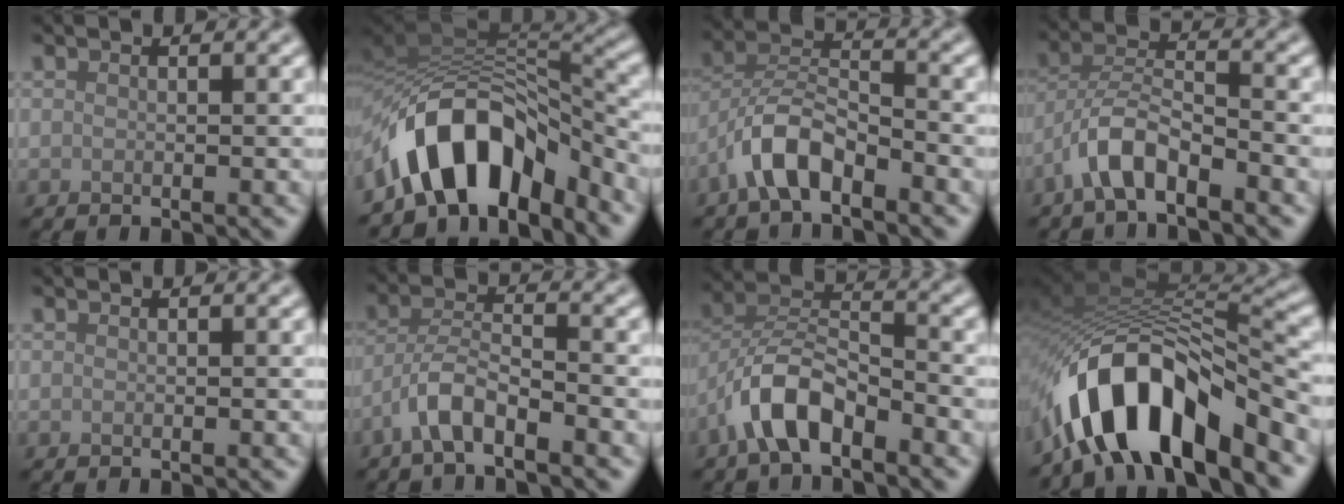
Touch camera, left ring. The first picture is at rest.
{"total": 10.7, "force": [-6.6, 5.1, 6.7], "torque": [-0.090, 0.011, -0.115]}
{"total": 5.0, "force": [-3.3, 1.8, 3.2], "torque": [-0.056, 0.015, -0.070]}
{"total": 4.6, "force": [-3.2, 1.2, 3.1], "torque": [-0.056, 0.014, -0.067]}
{"total": 0.0}
{"total": 3.7, "force": [-2.6, 0.8, 2.5], "torque": [-0.049, 0.012, -0.058]}
{"total": 5.7, "force": [-3.6, 2.2, 3.7], "torque": [-0.064, 0.014, -0.076]}
{"total": 11.7, "force": [-7.3, 4.4, 8.0], "torque": [-0.126, 0.003, -0.128]}